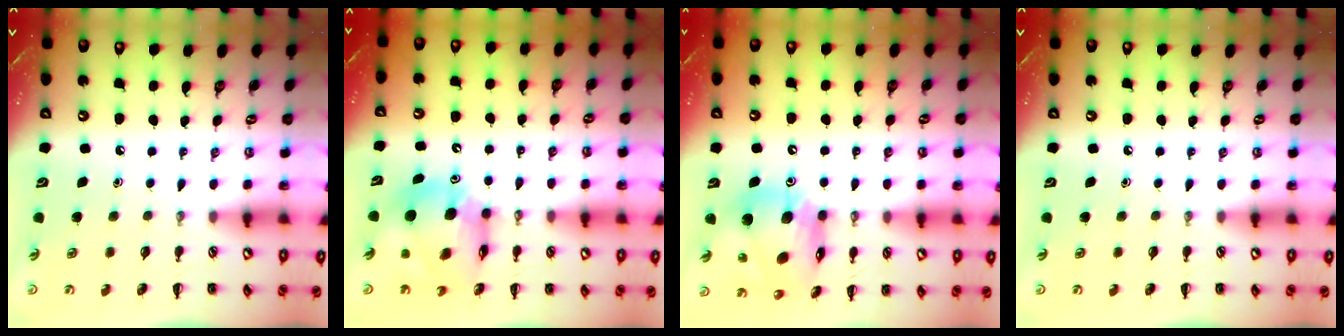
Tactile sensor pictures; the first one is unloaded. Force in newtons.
{"total": 13.0, "press": 12.4, "slide": 3.8}
{"total": 15.4, "press": 14.7, "slide": 4.3}
{"total": 0.0}